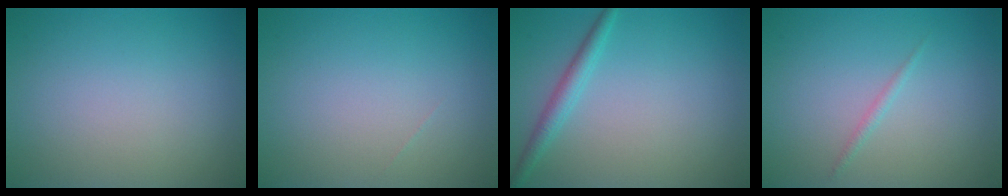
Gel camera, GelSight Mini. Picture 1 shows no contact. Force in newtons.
{"total": 0.0}
{"total": 2.0, "press": 2.0, "slide": 0.1}
{"total": 0.7, "press": 0.7, "slide": 0.1}